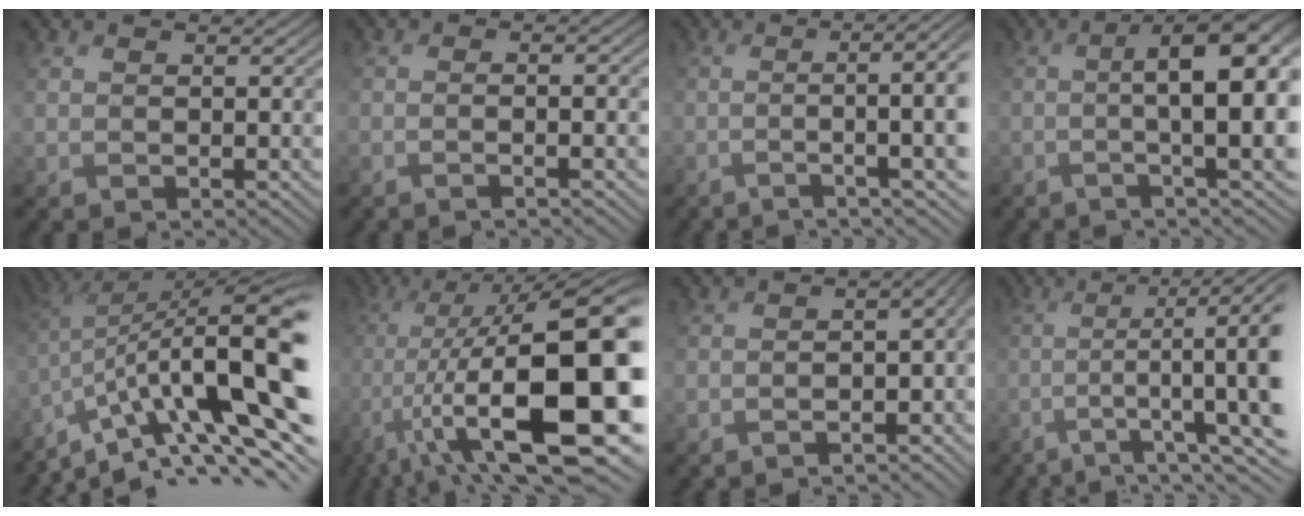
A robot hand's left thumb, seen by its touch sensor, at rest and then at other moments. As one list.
[{"total": 3.7, "force": [-1.2, 1.1, 3.3], "torque": [-0.039, -0.006, -0.024]}, {"total": 9.2, "force": [-0.7, 2.0, 9.0], "torque": [-0.111, -0.009, 0.009]}, {"total": 12.5, "force": [-1.2, 3.3, 12.0], "torque": [-0.141, -0.006, -0.007]}, {"total": 16.1, "force": [-4.6, 5.3, 14.6], "torque": [-0.233, 0.000, -0.076]}, {"total": 18.2, "force": [-4.0, 8.5, 15.6], "torque": [-0.287, -0.021, -0.070]}, {"total": 5.2, "force": [-2.8, 1.3, 4.1], "torque": [-0.040, -0.008, -0.040]}, {"total": 11.3, "force": [-2.7, 3.8, 10.3], "torque": [-0.175, -0.016, -0.023]}]